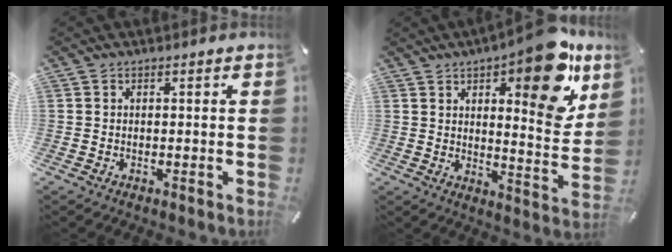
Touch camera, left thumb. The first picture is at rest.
{"total": 16.9, "force": [10.3, 5.5, 12.2], "torque": [-0.151, -0.075, 0.162]}